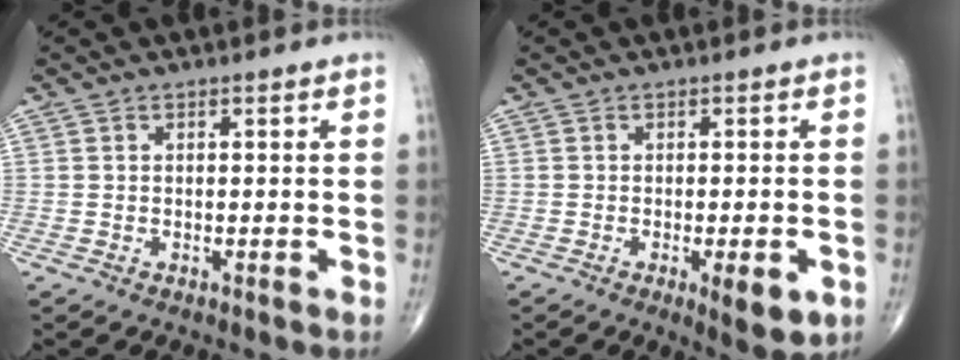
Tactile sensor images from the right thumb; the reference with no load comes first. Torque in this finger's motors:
{"motor_torque": [0.98, 0.77, -0.11, -0.35, 0.13]}